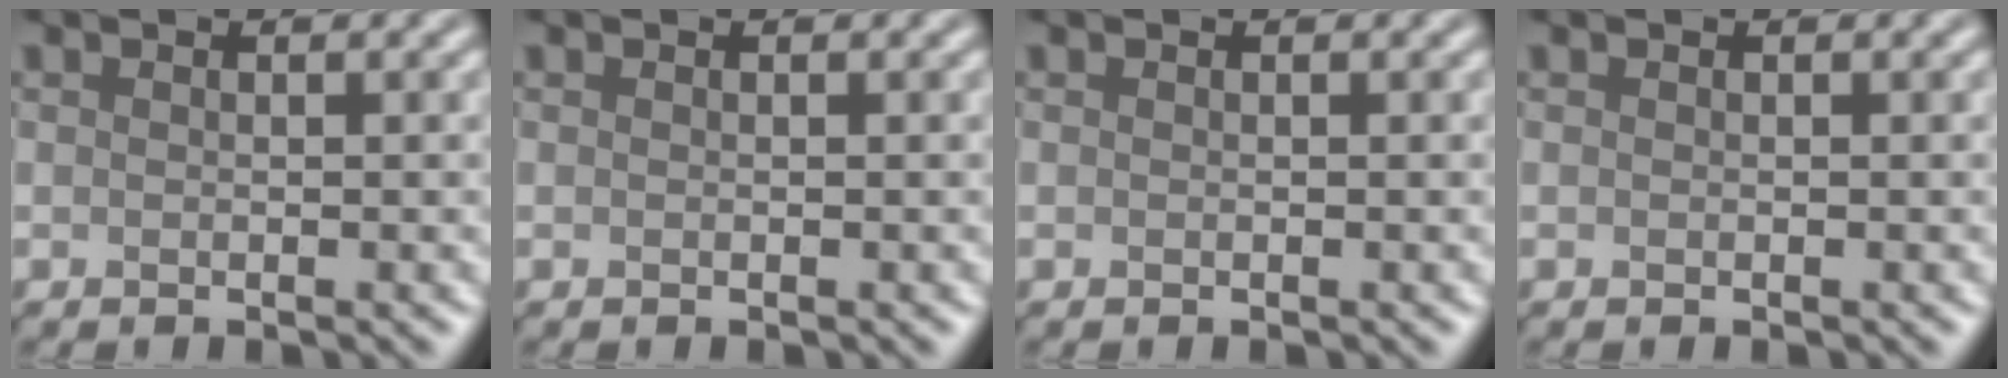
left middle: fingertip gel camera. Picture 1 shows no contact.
{"total": 0.0}
{"total": 0.0}
{"total": 0.0}